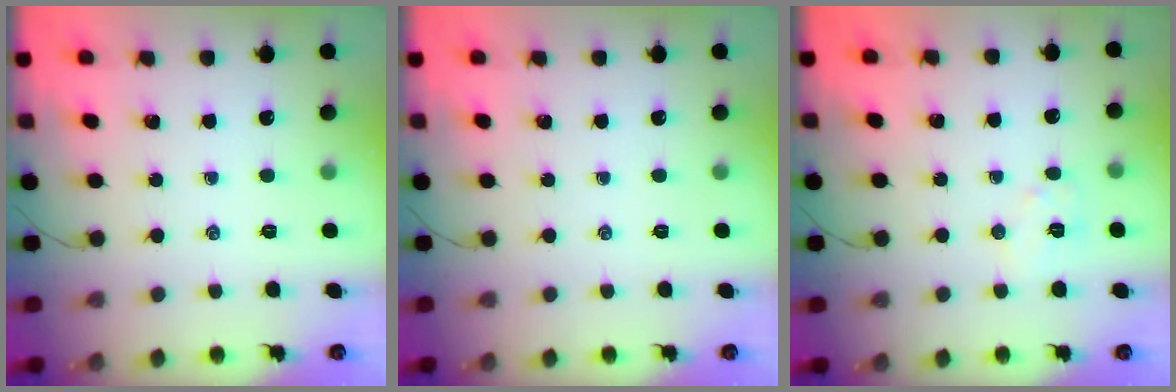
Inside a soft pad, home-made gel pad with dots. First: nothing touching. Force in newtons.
{"total": 0.0}
{"total": 6.1, "press": 6.0, "slide": 1.1}